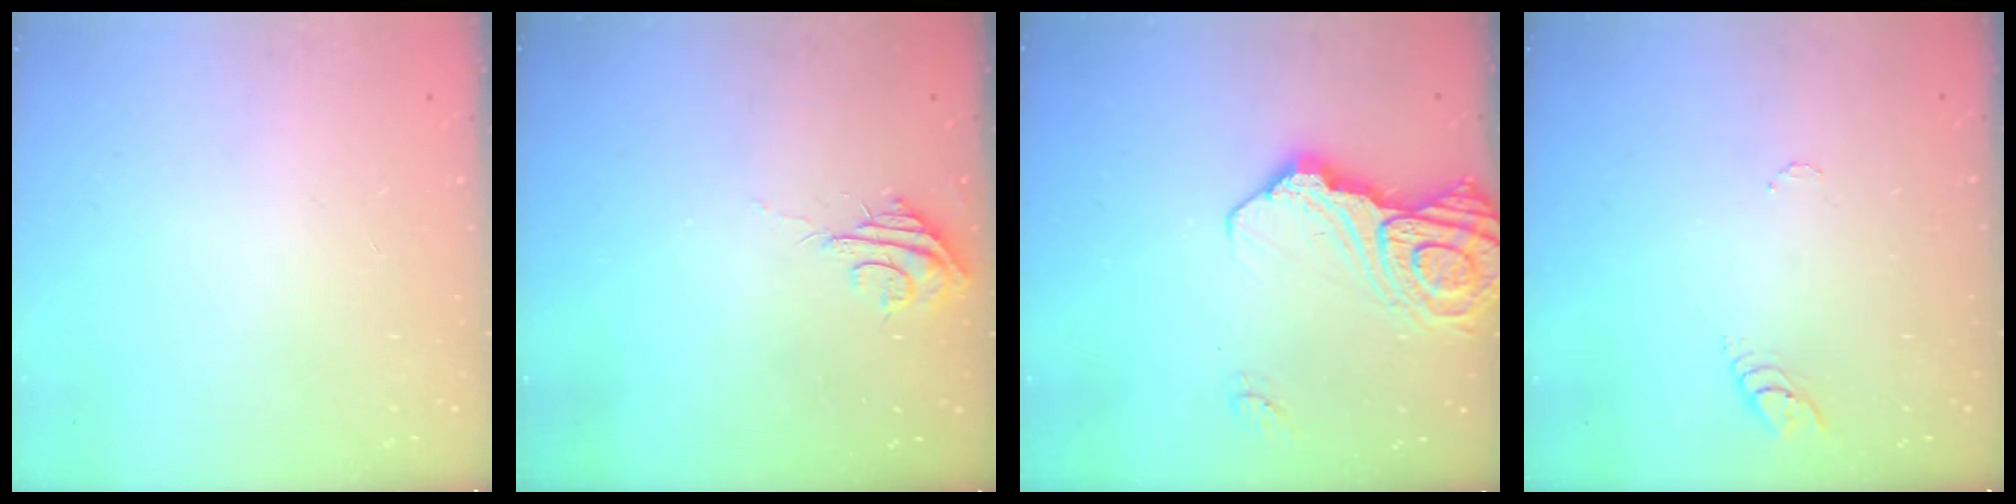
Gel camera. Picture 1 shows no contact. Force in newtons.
{"total": 6.0, "press": 6.0, "slide": 0.5}
{"total": 16.7, "press": 16.6, "slide": 2.1}
{"total": 3.9, "press": 3.9, "slide": 0.4}